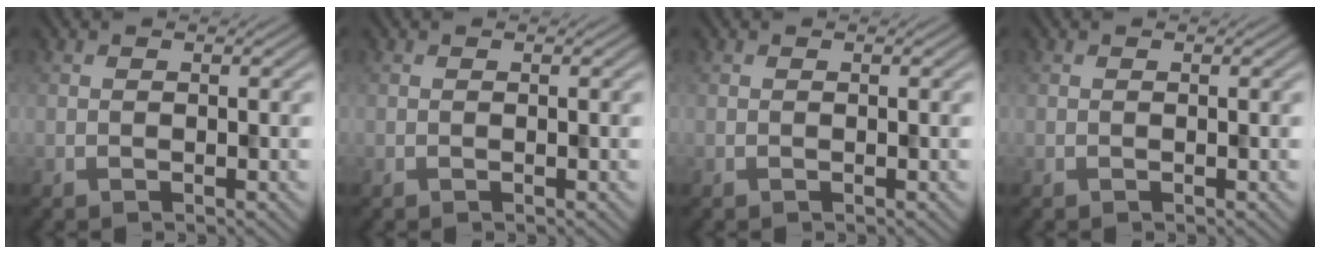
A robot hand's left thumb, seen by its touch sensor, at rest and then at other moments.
{"total": 0.0}
{"total": 0.0}
{"total": 0.0}